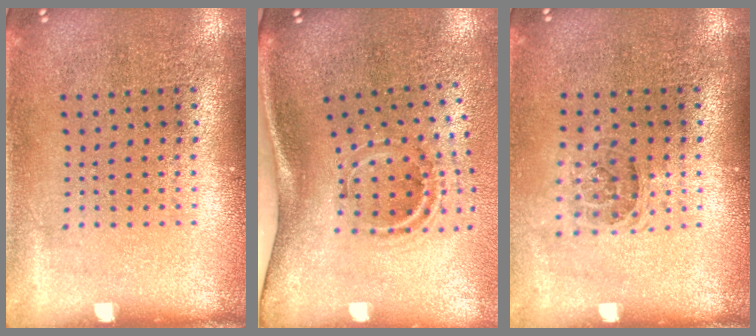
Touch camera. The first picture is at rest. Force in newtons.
{"total": 2.2, "press": 1.2, "slide": 1.8}
{"total": 1.3, "press": 1.0, "slide": 0.7}